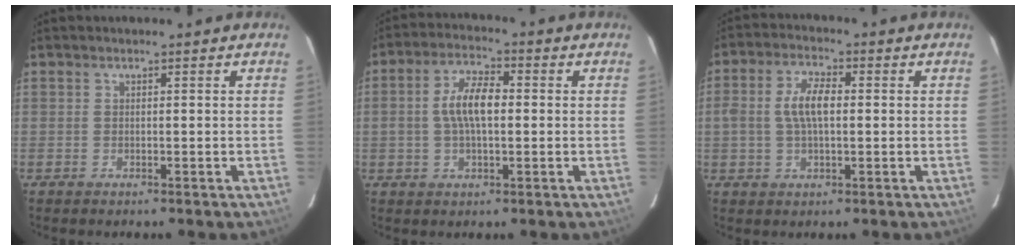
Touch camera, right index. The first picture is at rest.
{"total": 7.5, "force": [0.1, 3.4, 6.7], "torque": [-0.130, 0.015, 0.002]}
{"total": 6.5, "force": [0.2, 3.0, 5.8], "torque": [-0.112, 0.012, 0.006]}